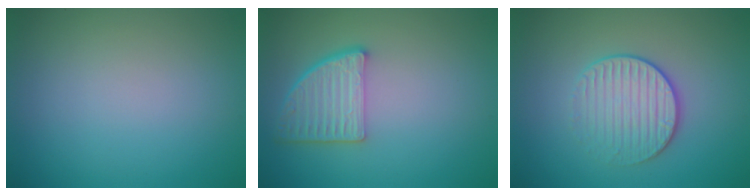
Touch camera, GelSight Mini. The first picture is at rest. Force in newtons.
{"total": 4.5, "press": 3.5, "slide": 2.8}
{"total": 3.2, "press": 2.9, "slide": 1.4}